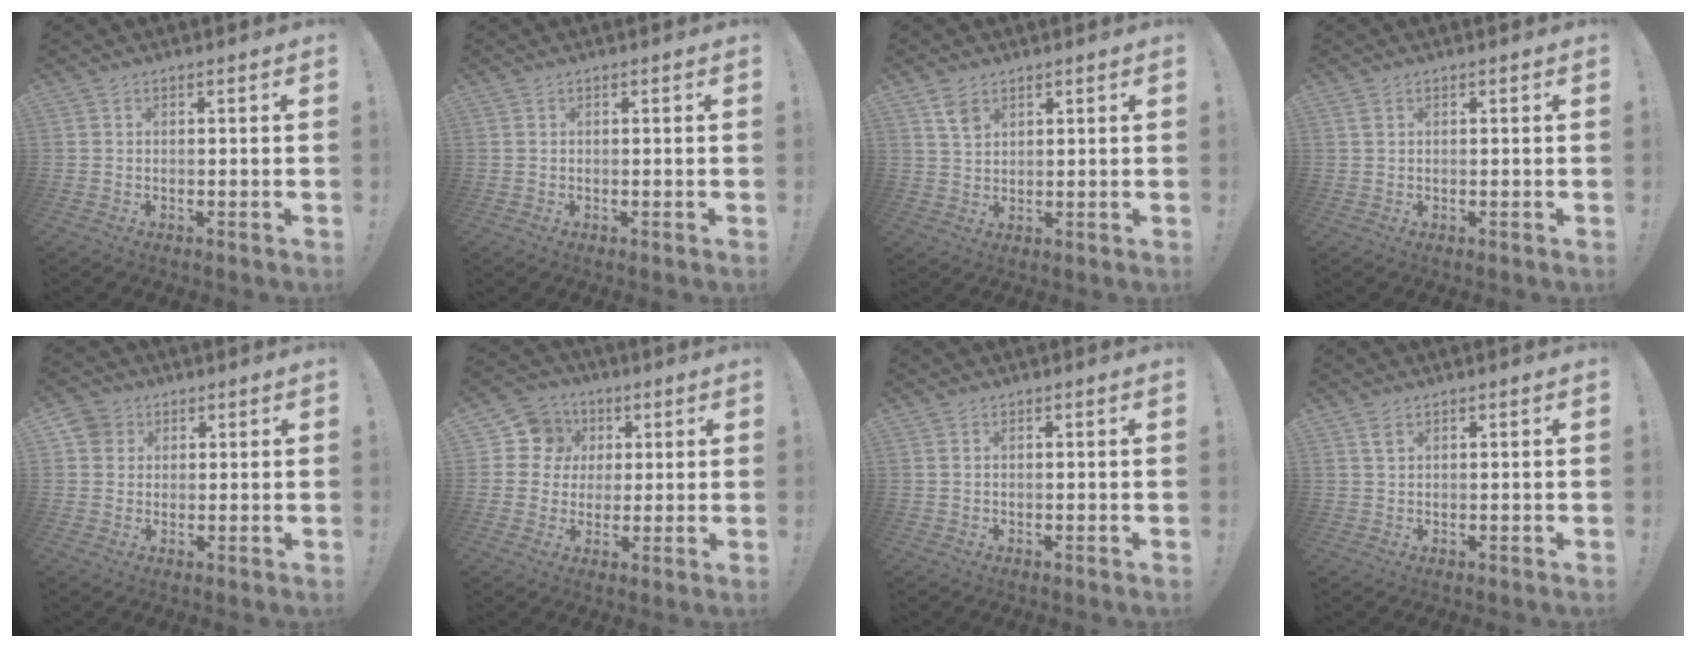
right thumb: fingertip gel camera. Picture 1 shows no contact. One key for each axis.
{"total": 0.0}
{"total": 4.3, "fx": 2.6, "fy": 2.6, "fz": 2.3, "tx": -0.030, "ty": -0.014, "tz": 0.047}
{"total": 0.9, "fx": 0.6, "fy": 0.4, "fz": 0.6, "tx": -0.008, "ty": -0.001, "tz": 0.009}
{"total": 5.0, "fx": 2.0, "fy": 4.4, "fz": 1.2, "tx": -0.019, "ty": -0.002, "tz": 0.038}
{"total": 9.9, "fx": 2.3, "fy": 9.4, "fz": 2.3, "tx": -0.034, "ty": -0.008, "tz": 0.052}
{"total": 0.5, "fx": 0.3, "fy": 0.3, "fz": 0.2, "tx": -0.012, "ty": 0.004, "tz": 0.008}
{"total": 2.0, "fx": 1.2, "fy": 0.9, "fz": 1.3, "tx": -0.016, "ty": -0.006, "tz": 0.018}